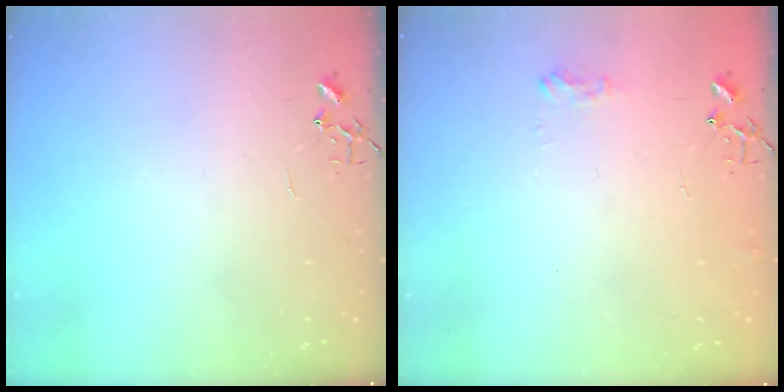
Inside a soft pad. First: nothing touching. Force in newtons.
{"total": 6.3, "press": 6.2, "slide": 0.9}